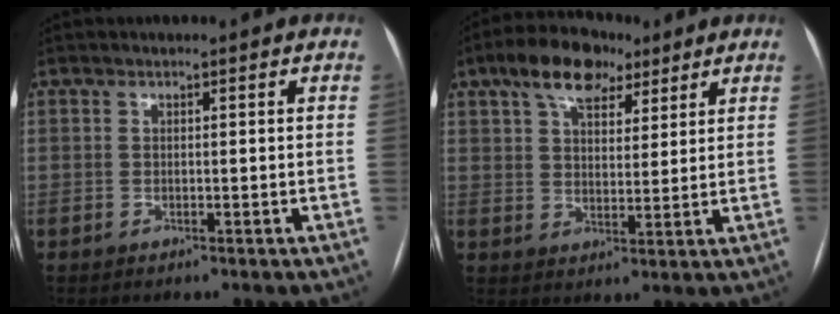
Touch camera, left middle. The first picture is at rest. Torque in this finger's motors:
{"motor_torque": [0.85, -0.84, 0.08, 0.02]}